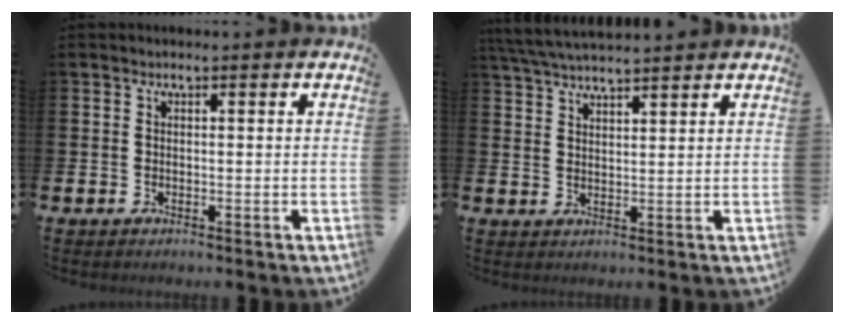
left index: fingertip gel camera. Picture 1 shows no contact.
{"total": 4.7, "force": [4.5, 0.3, 1.3], "torque": [-0.039, -0.016, 0.082]}